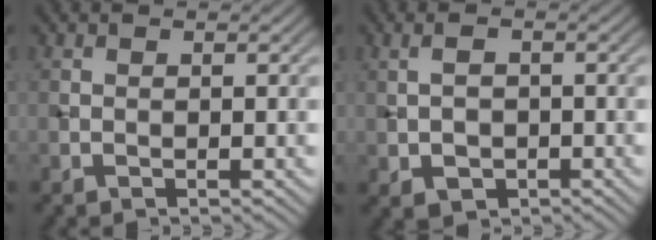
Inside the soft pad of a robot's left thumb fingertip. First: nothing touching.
{"total": 2.7, "force": [-0.7, 1.7, 2.0], "torque": [-0.041, -0.001, -0.009]}